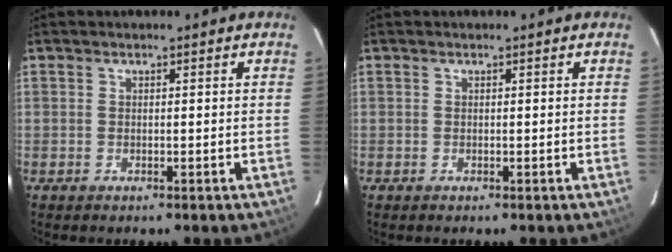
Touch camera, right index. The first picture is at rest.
{"total": 0.0}